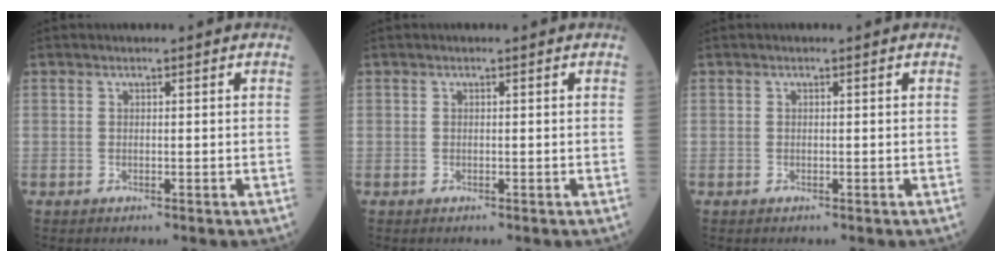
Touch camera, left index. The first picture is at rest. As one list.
[{"total": 0.0}, {"total": 0.0}]